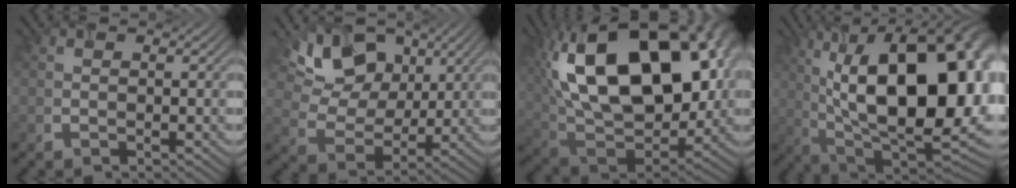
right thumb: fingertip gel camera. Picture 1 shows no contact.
{"total": 11.7, "force": [6.2, 7.8, 6.2], "torque": [-0.144, 0.004, 0.126]}
{"total": 21.5, "force": [5.7, 12.6, 16.5], "torque": [-0.314, 0.029, 0.106]}
{"total": 22.0, "force": [4.3, 11.3, 18.4], "torque": [-0.271, 0.031, 0.069]}